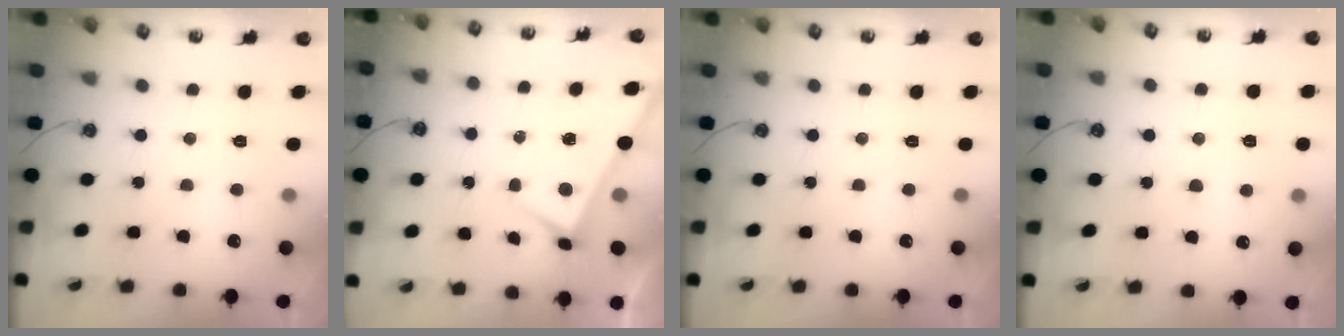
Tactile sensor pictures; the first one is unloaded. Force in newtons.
{"total": 1.9, "press": 1.9, "slide": 0.2}
{"total": 0.0}
{"total": 1.4, "press": 1.3, "slide": 0.4}